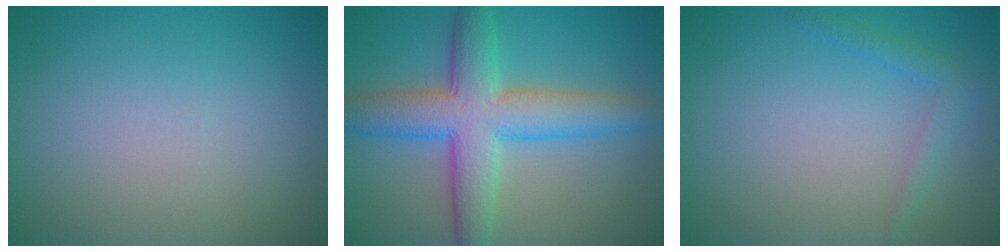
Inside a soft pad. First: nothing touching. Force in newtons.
{"total": 7.9, "press": 7.9, "slide": 0.2}
{"total": 1.6, "press": 1.6, "slide": 0.1}